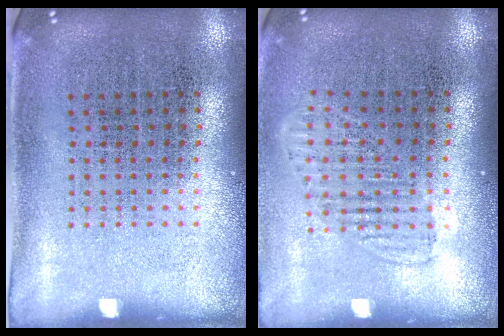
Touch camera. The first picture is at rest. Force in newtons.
{"total": 1.4, "press": 1.2, "slide": 0.7}